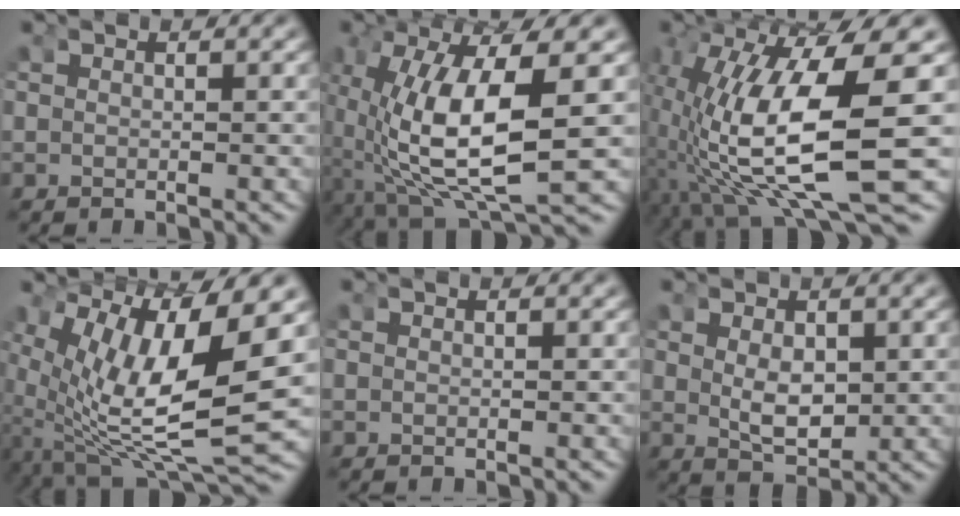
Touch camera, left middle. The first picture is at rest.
{"total": 11.3, "force": [-1.5, 5.4, 9.8], "torque": [-0.206, -0.040, 0.004]}
{"total": 14.4, "force": [-2.6, 6.7, 12.5], "torque": [-0.256, -0.047, -0.012]}
{"total": 15.3, "force": [-1.0, 8.2, 12.9], "torque": [-0.227, -0.047, 0.010]}
{"total": 0.0}
{"total": 3.2, "force": [0.1, 1.6, 2.7], "torque": [-0.051, -0.023, 0.015]}